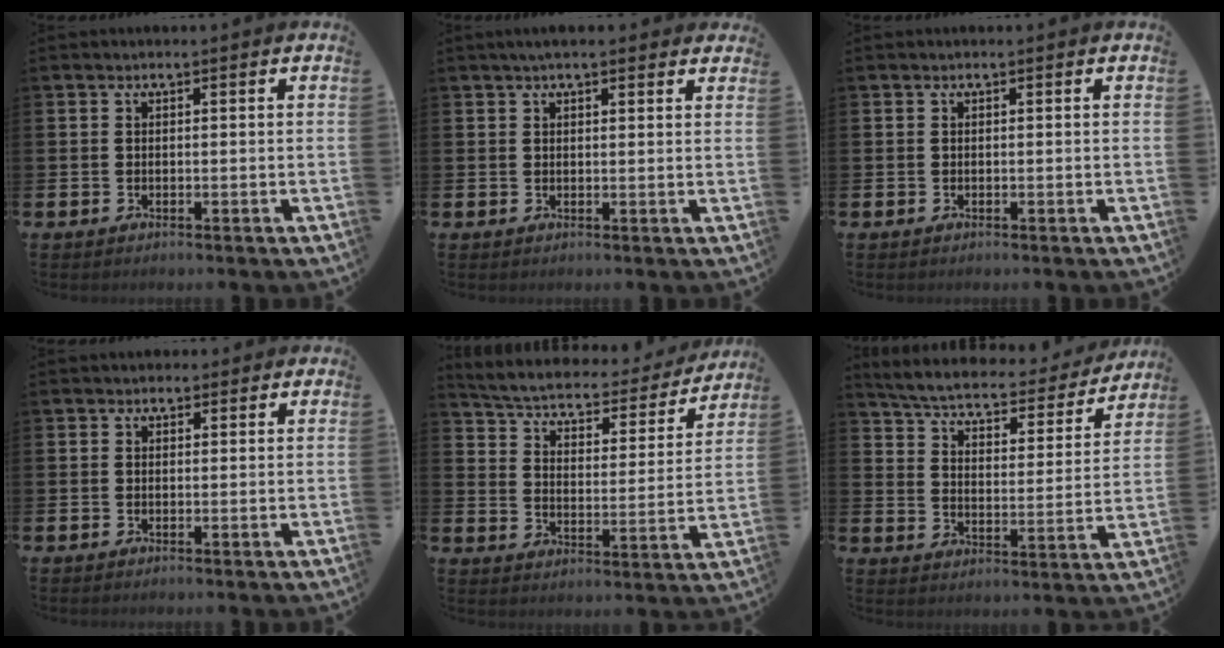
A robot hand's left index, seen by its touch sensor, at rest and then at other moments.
{"total": 2.5, "force": [2.2, 0.5, 1.2], "torque": [-0.023, 0.000, 0.039]}
{"total": 0.0}
{"total": 1.3, "force": [1.0, 0.9, 0.0], "torque": [0.009, 0.005, 0.017]}
{"total": 5.0, "force": [4.5, 1.5, 1.8], "torque": [-0.063, -0.038, 0.067]}
{"total": 5.4, "force": [5.0, 0.9, 1.8], "torque": [-0.065, -0.041, 0.078]}